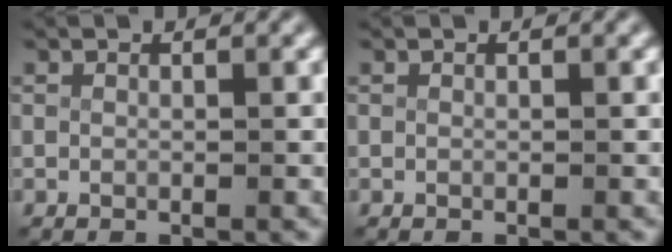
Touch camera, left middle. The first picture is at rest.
{"total": 0.0}